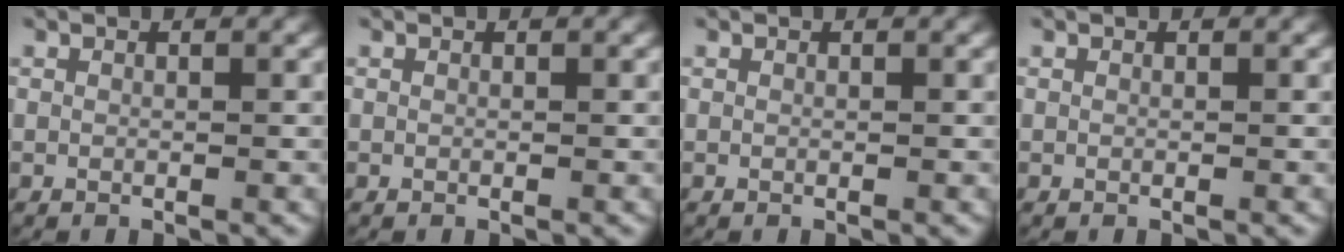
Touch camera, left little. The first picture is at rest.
{"total": 0.0}
{"total": 0.0}
{"total": 0.0}